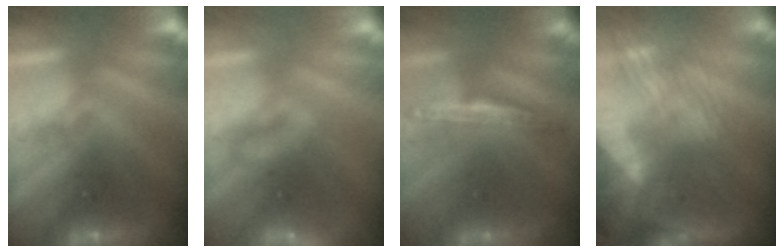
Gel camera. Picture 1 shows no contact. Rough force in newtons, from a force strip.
{"total": 2.1}
{"total": 1.6}
{"total": 9.1}